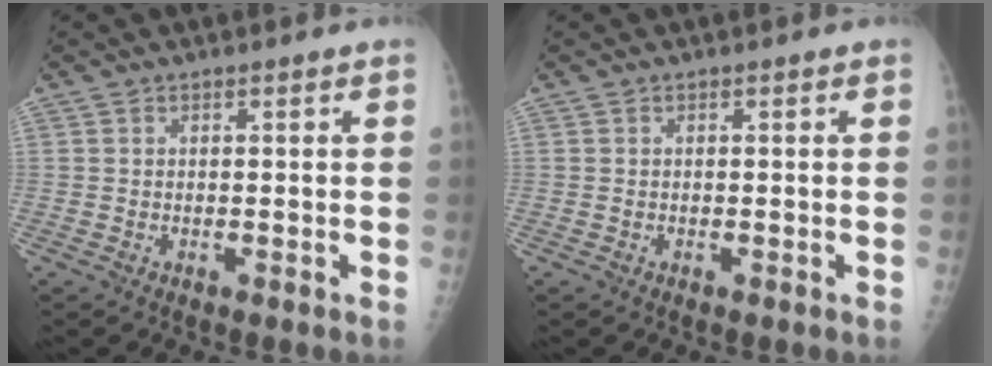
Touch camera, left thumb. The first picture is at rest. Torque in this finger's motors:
{"motor_torque": [-0.07, -0.02, 0.13, 0.11, 0.01]}